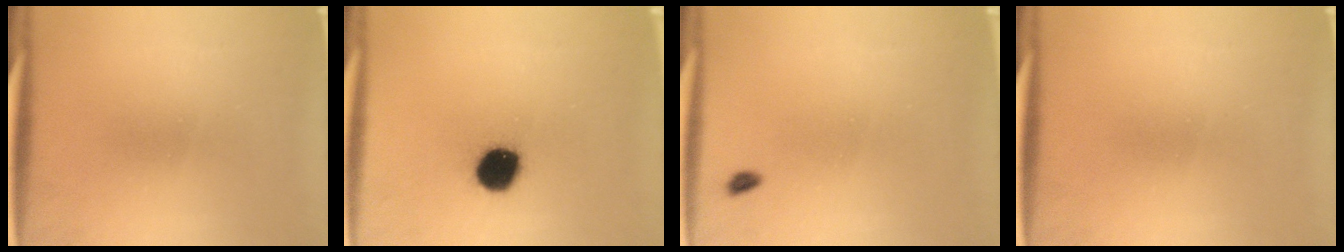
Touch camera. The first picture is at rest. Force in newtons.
{"total": 10.4}
{"total": 1.1}
{"total": 0.0}